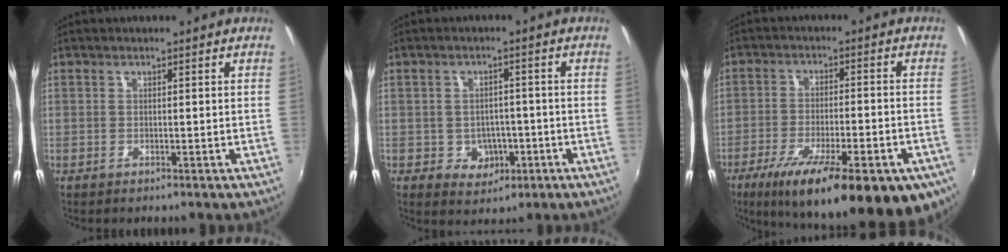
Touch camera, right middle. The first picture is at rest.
{"total": 5.3, "force": [-1.6, 4.5, 2.1], "torque": [-0.048, 0.009, -0.009]}
{"total": 25.2, "force": [-15.7, 6.9, 18.4], "torque": [-0.299, -0.051, -0.221]}